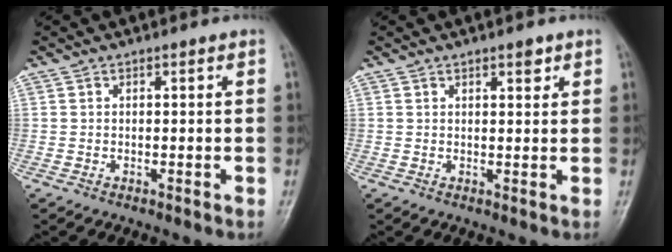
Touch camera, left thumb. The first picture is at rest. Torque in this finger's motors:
{"motor_torque": [-0.13, -0.14, -0.09, -0.10, -0.02]}